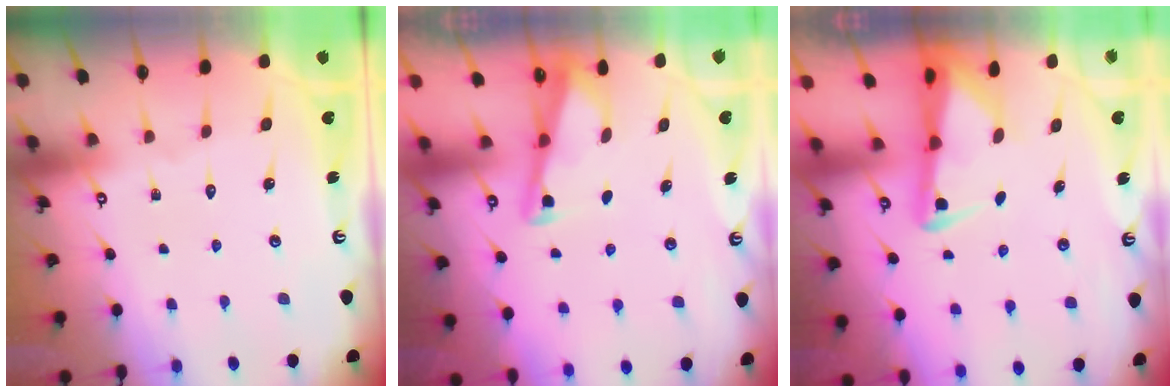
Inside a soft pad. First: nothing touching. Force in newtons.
{"total": 3.0, "press": 3.0, "slide": 0.3}
{"total": 2.5, "press": 2.4, "slide": 0.6}